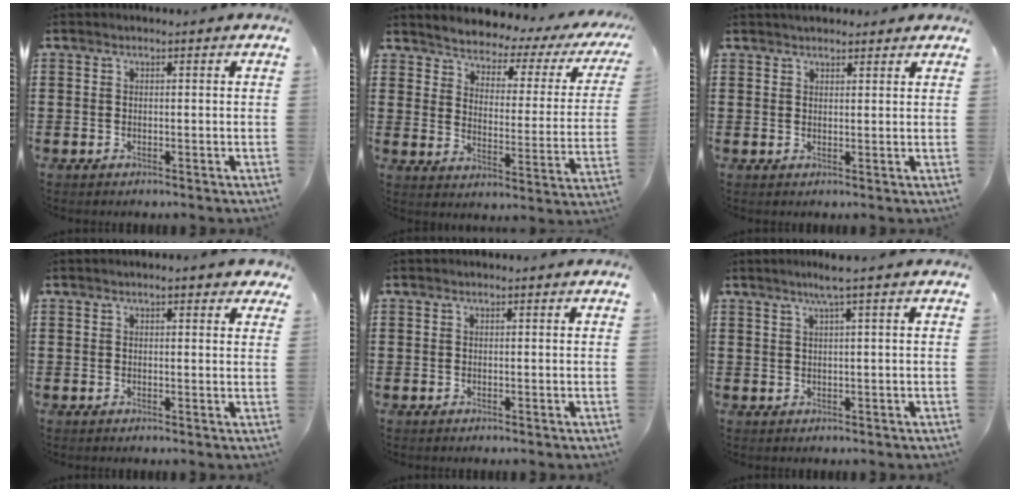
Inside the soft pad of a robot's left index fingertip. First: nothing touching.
{"total": 2.8, "force": [2.8, 0.4, 0.3], "torque": [-0.031, -0.031, 0.036]}
{"total": 1.9, "force": [1.8, 0.6, 0.3], "torque": [-0.009, 0.004, 0.035]}
{"total": 2.0, "force": [1.4, 0.4, 1.4], "torque": [-0.031, 0.005, 0.025]}
{"total": 0.0}
{"total": 2.6, "force": [1.4, -0.4, 2.2], "torque": [-0.042, -0.002, 0.023]}